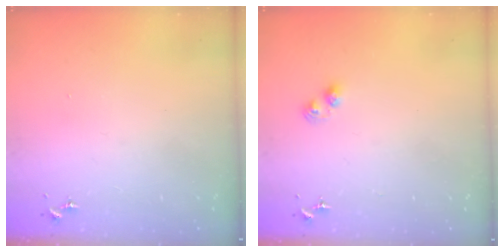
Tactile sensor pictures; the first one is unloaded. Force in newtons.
{"total": 3.3, "press": 3.3, "slide": 0.2}